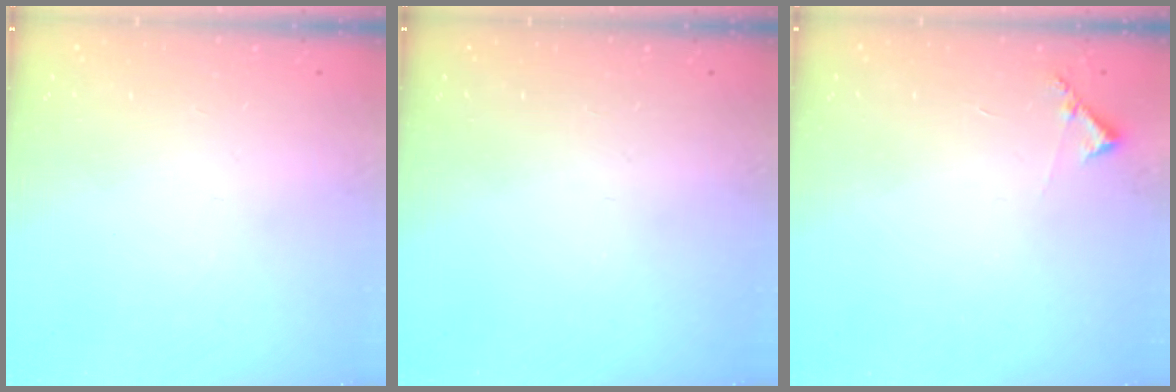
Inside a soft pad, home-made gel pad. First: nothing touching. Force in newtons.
{"total": 0.0}
{"total": 6.4, "press": 6.4, "slide": 0.5}